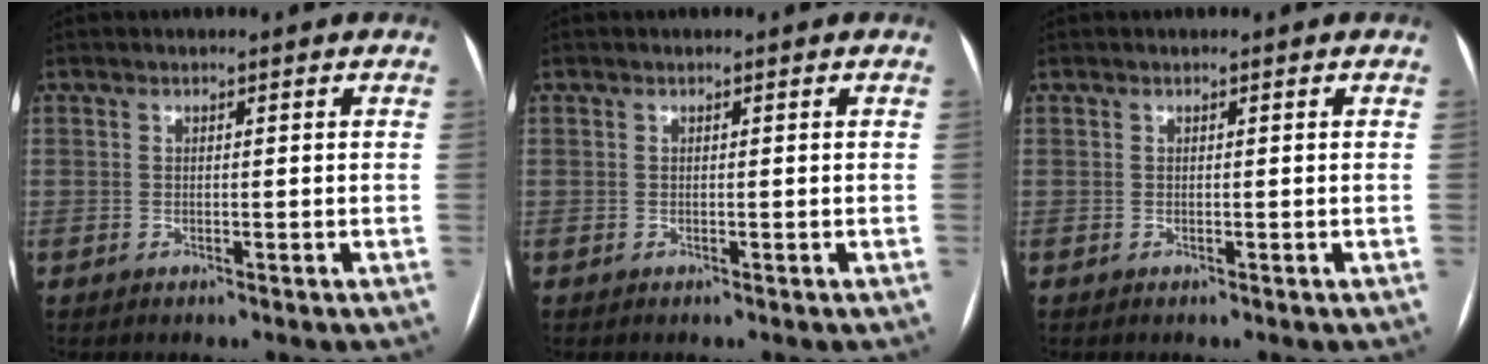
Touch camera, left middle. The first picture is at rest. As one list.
[{"total": 0.0}, {"total": 0.0}]